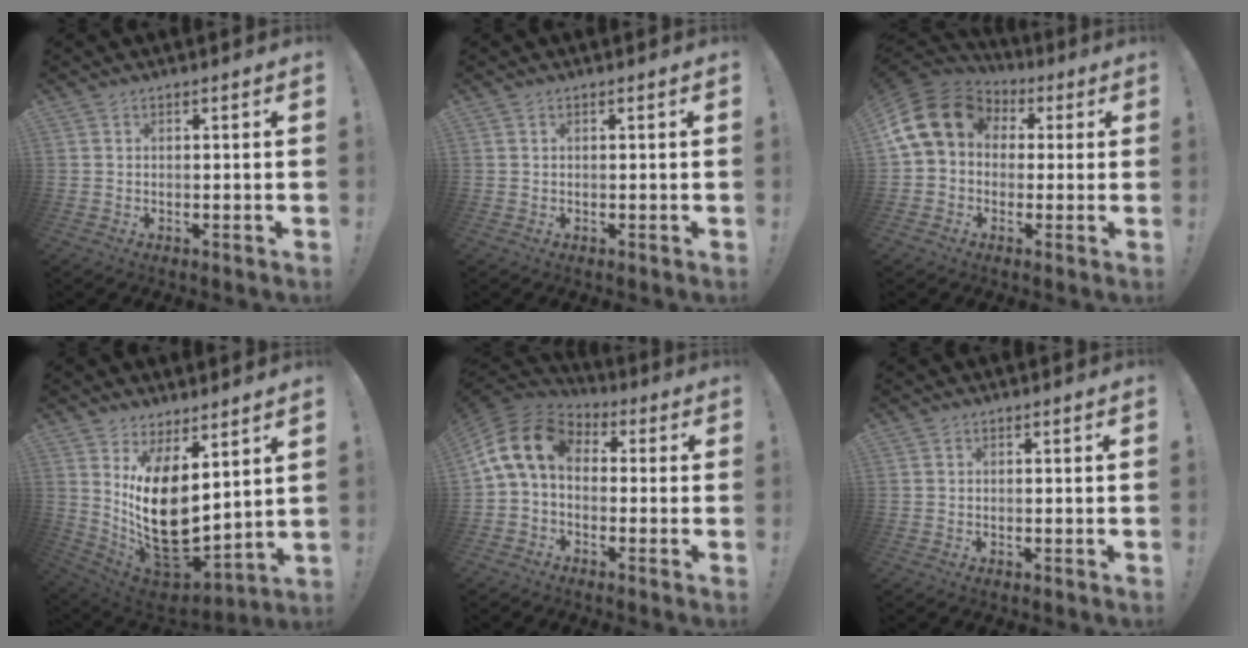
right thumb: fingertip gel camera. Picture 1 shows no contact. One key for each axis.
{"total": 0.0}
{"total": 16.1, "fx": 3.4, "fy": 12.3, "fz": 9.8, "tx": -0.169, "ty": 0.003, "tz": 0.065}
{"total": 17.5, "fx": 3.6, "fy": 10.0, "fz": 13.9, "tx": -0.253, "ty": -0.053, "tz": 0.080}
{"total": 12.3, "fx": 1.6, "fy": 7.6, "fz": 9.5, "tx": -0.188, "ty": 0.012, "tz": 0.029}
{"total": 0.0}